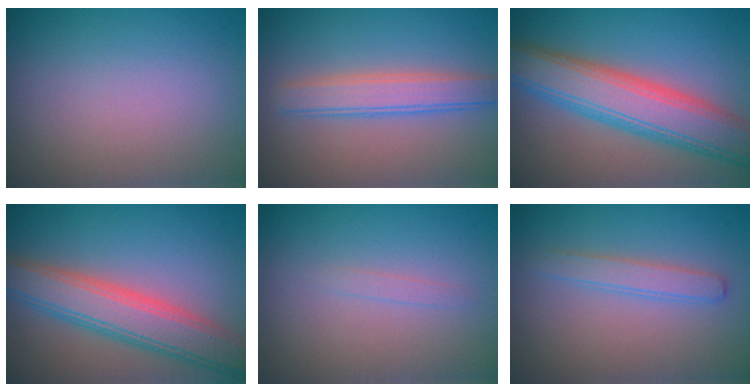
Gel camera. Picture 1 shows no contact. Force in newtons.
{"total": 3.6, "press": 3.6, "slide": 0.2}
{"total": 8.3, "press": 8.3, "slide": 0.1}
{"total": 6.6, "press": 6.6, "slide": 0.2}
{"total": 0.7, "press": 0.7, "slide": 0.0}
{"total": 2.0, "press": 2.0, "slide": 0.0}